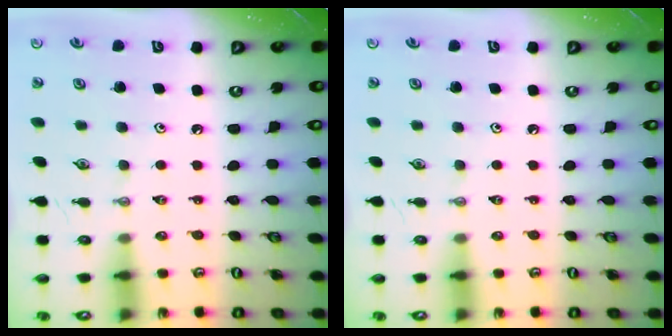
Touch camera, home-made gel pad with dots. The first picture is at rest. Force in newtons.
{"total": 0.0}